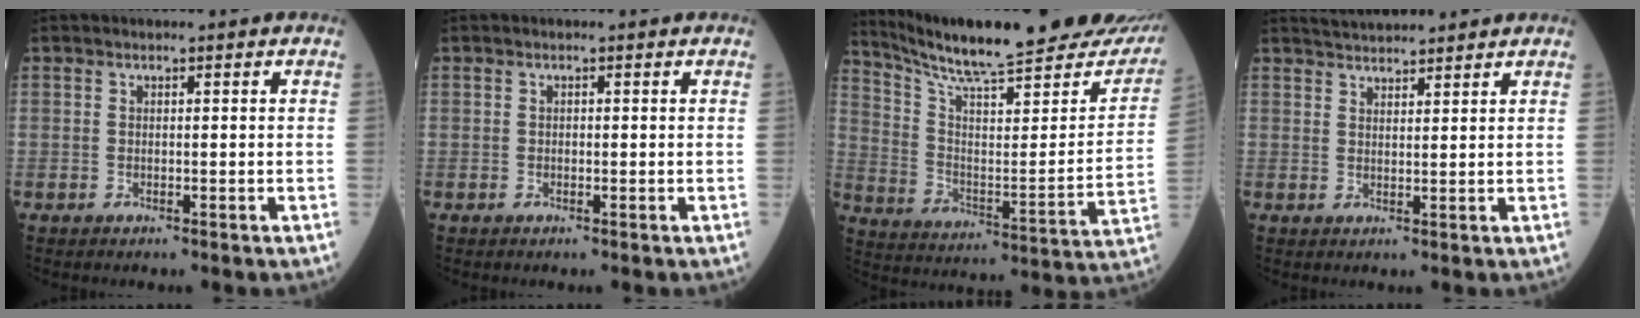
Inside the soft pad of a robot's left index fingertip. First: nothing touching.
{"total": 0.0}
{"total": 29.7, "force": [25.8, 3.7, 14.2], "torque": [-0.228, -0.070, 0.351]}
{"total": 5.1, "force": [4.9, 0.5, 1.3], "torque": [-0.026, 0.032, 0.080]}